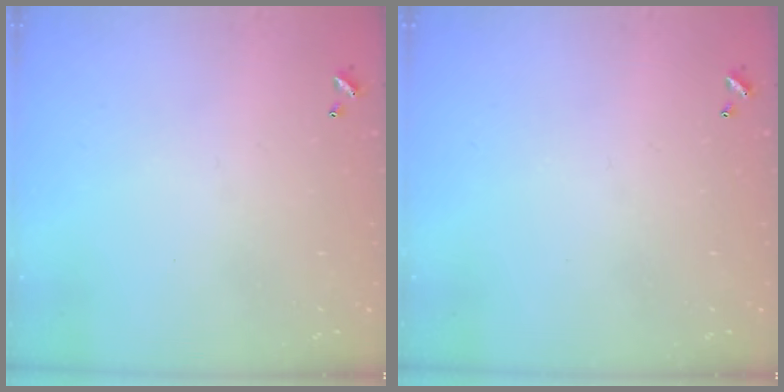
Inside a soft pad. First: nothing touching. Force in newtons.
{"total": 0.0}